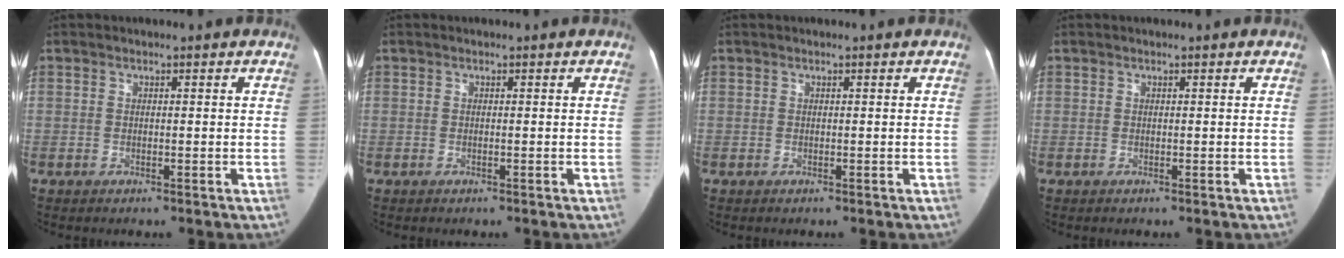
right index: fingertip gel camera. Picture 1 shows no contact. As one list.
[{"total": 0.0}, {"total": 0.0}, {"total": 0.0}]